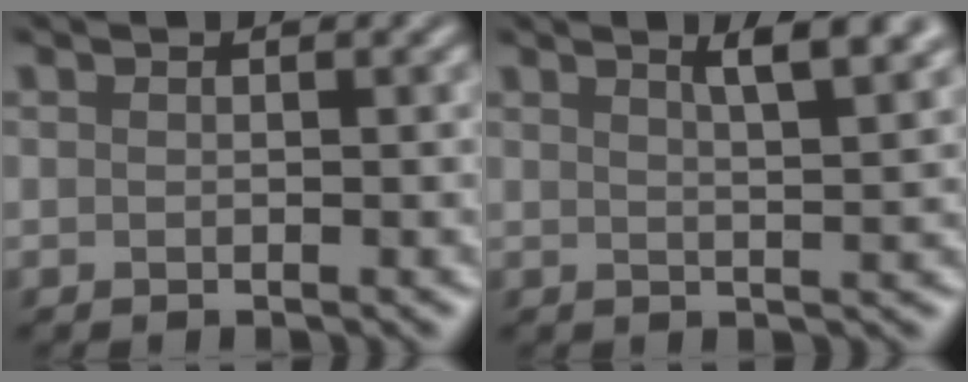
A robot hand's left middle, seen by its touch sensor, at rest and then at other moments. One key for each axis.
{"total": 4.8, "fx": 2.9, "fy": 1.2, "fz": 3.7, "tx": -0.026, "ty": 0.023, "tz": 0.026}